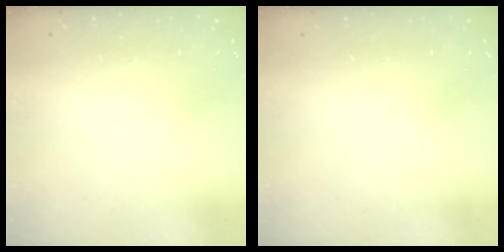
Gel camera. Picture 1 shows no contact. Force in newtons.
{"total": 0.0}